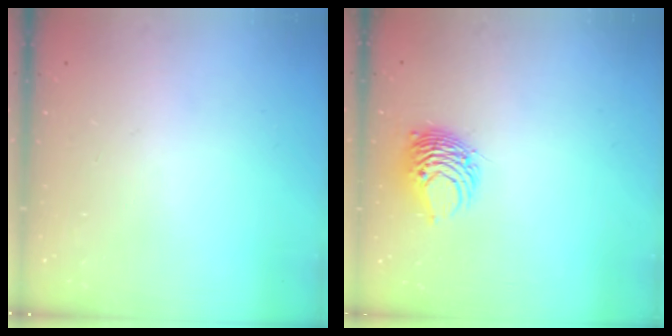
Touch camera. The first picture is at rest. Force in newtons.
{"total": 8.0, "press": 7.9, "slide": 1.3}